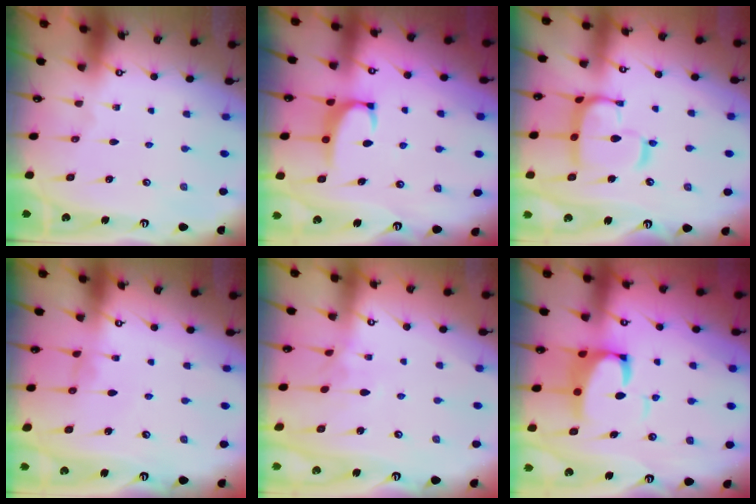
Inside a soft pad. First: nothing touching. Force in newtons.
{"total": 2.1, "press": 2.0, "slide": 0.6}
{"total": 12.0, "press": 11.9, "slide": 1.4}
{"total": 0.8, "press": 0.8, "slide": 0.3}
{"total": 3.8, "press": 3.8, "slide": 0.2}
{"total": 6.0, "press": 5.9, "slide": 1.2}